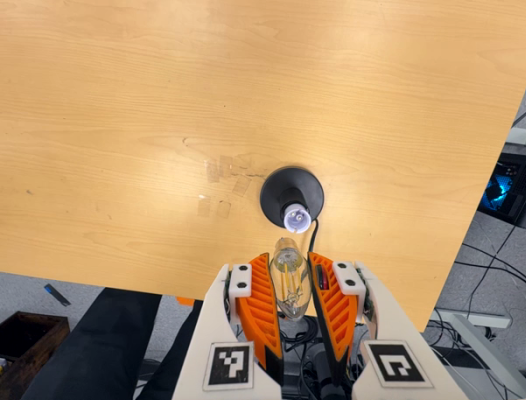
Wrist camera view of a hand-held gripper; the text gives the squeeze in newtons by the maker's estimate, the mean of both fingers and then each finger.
{"total": 12.7, "left": 12.8, "right": 12.5}